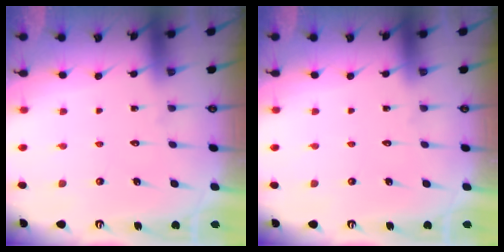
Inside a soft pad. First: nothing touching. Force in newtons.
{"total": 0.0}